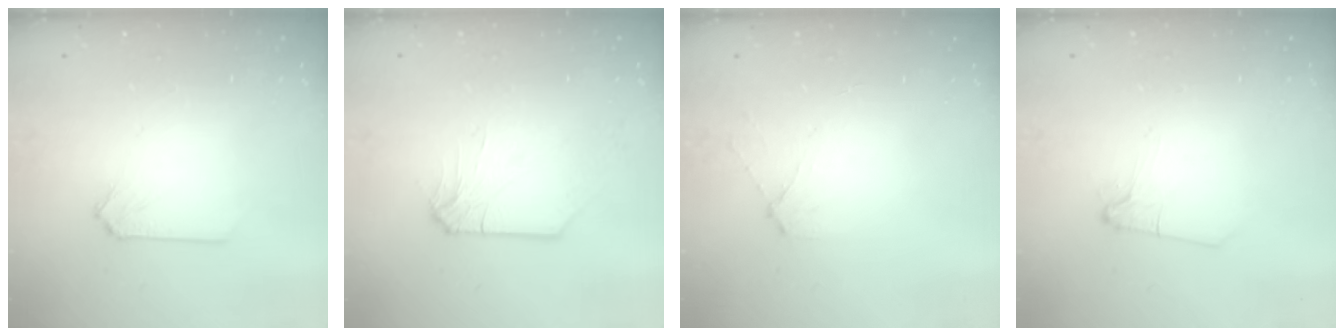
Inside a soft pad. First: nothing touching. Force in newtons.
{"total": 1.7, "press": 1.6, "slide": 0.3}
{"total": 4.4, "press": 4.4, "slide": 0.5}
{"total": 2.5, "press": 2.5, "slide": 0.5}